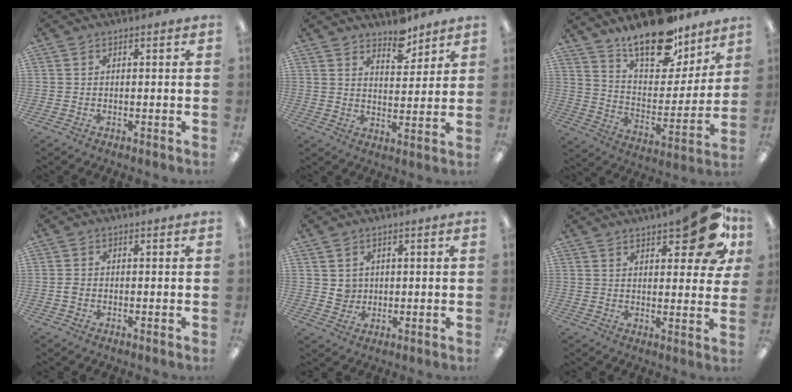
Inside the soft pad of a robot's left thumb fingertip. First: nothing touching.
{"total": 6.8, "force": [5.7, 2.7, 2.5], "torque": [-0.016, -0.044, 0.097]}
{"total": 19.5, "force": [15.4, 7.8, 9.2], "torque": [-0.148, -0.106, 0.266]}
{"total": 1.3, "force": [-0.2, 0.9, 0.9], "torque": [-0.017, 0.003, -0.005]}
{"total": 3.1, "force": [1.4, 2.8, 0.3], "torque": [-0.006, -0.001, 0.025]}
{"total": 14.6, "force": [8.1, 4.9, 11.0], "torque": [-0.138, -0.039, 0.127]}